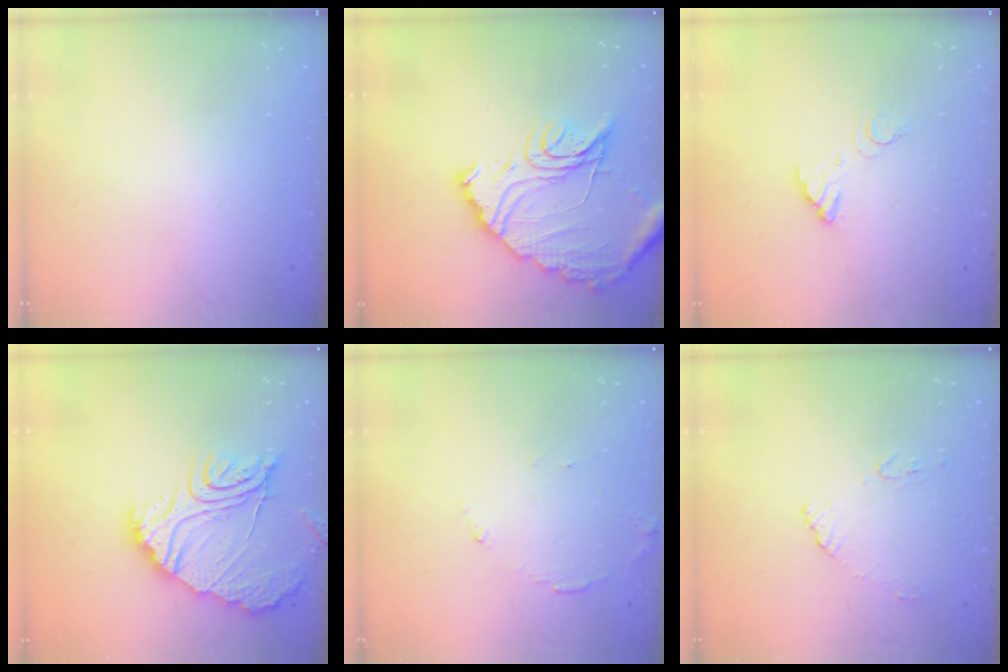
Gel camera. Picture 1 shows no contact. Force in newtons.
{"total": 18.9, "press": 18.8, "slide": 1.6}
{"total": 4.1, "press": 4.1, "slide": 0.2}
{"total": 16.3, "press": 16.2, "slide": 1.7}
{"total": 7.8, "press": 7.8, "slide": 0.5}
{"total": 8.2, "press": 8.1, "slide": 0.8}